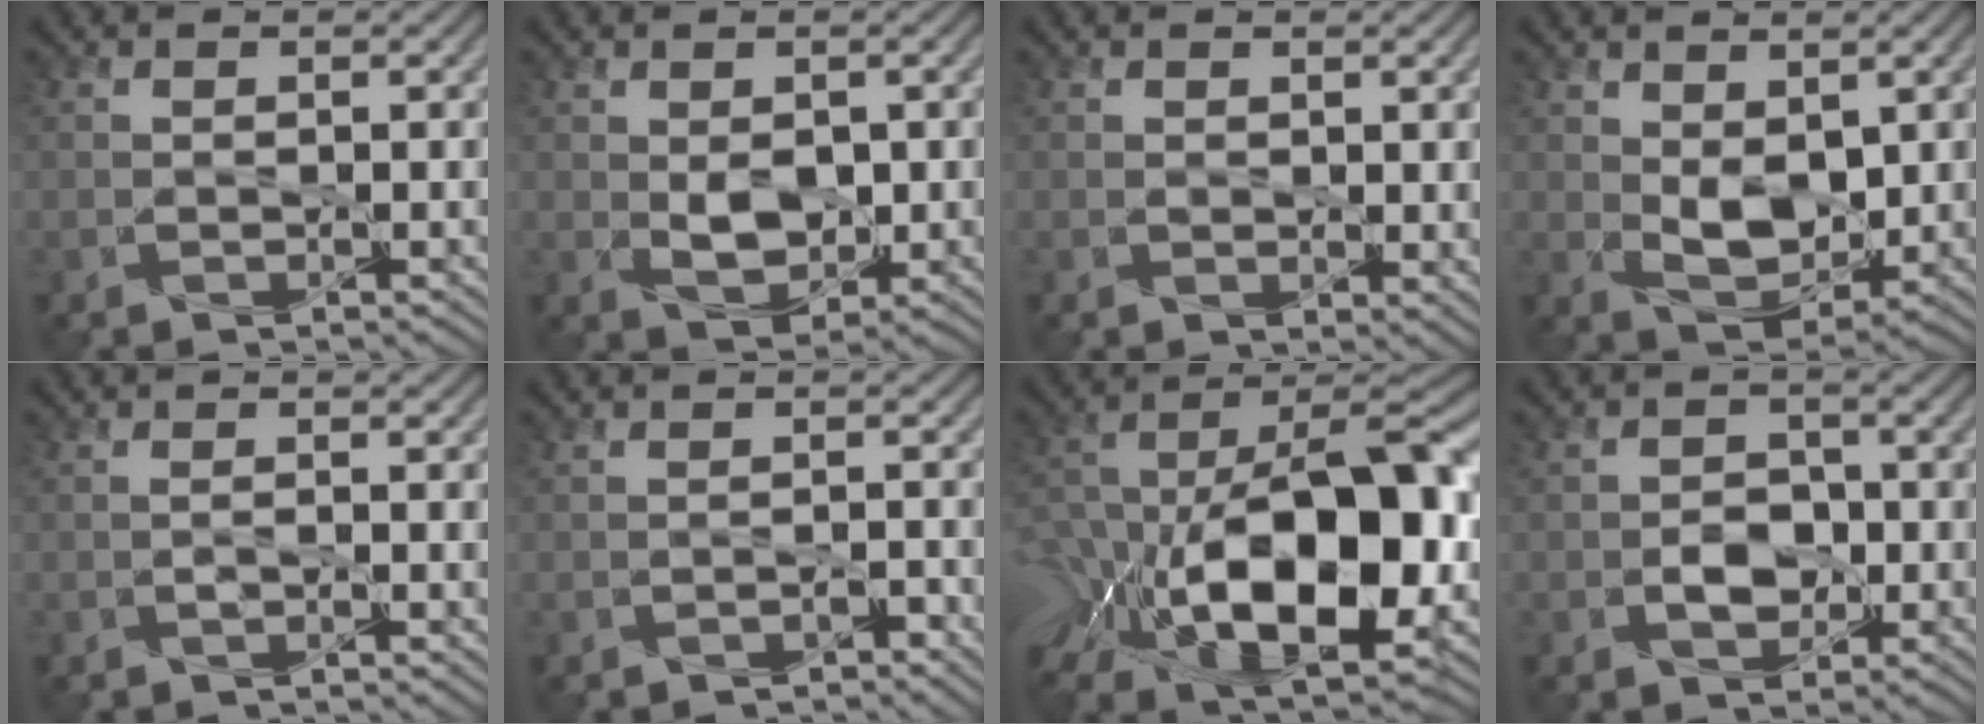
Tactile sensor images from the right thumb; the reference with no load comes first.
{"total": 4.1, "force": [0.3, 2.3, 3.4], "torque": [-0.073, -0.008, 0.006]}
{"total": 2.6, "force": [1.0, 1.5, 1.9], "torque": [-0.035, -0.011, 0.018]}
{"total": 6.1, "force": [1.3, 3.4, 4.9], "torque": [-0.110, -0.013, 0.026]}
{"total": 1.1, "force": [-0.4, -0.5, 0.8], "torque": [-0.021, -0.004, -0.007]}
{"total": 0.9, "force": [-0.8, -0.4, -0.1], "torque": [0.008, 0.002, -0.012]}
{"total": 17.5, "force": [-6.0, 8.3, 14.2], "torque": [-0.252, -0.015, -0.085]}
{"total": 2.8, "force": [-1.0, 1.6, 2.0], "torque": [-0.023, -0.002, -0.020]}